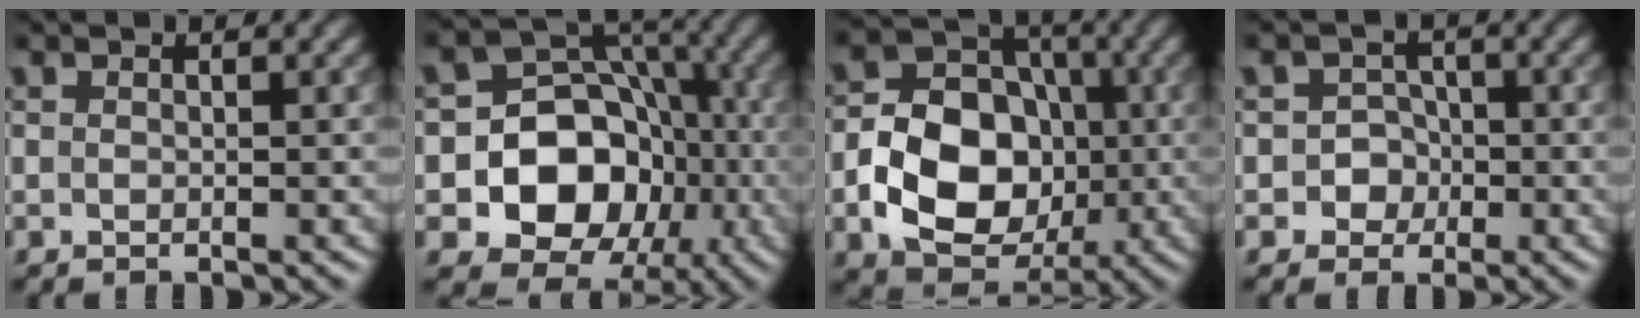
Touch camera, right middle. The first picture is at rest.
{"total": 12.5, "force": [-3.2, 10.6, 5.9], "torque": [-0.084, 0.004, -0.087]}
{"total": 10.4, "force": [-2.3, 7.9, 6.4], "torque": [-0.105, -0.002, -0.050]}
{"total": 2.6, "force": [-0.7, 2.5, 0.5], "torque": [0.021, 0.004, -0.022]}